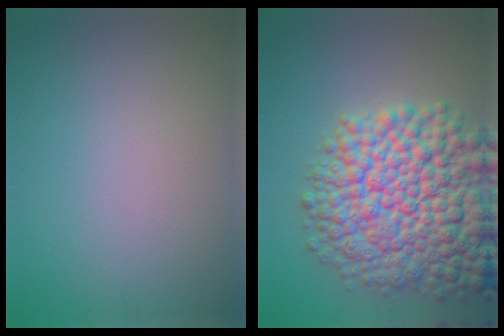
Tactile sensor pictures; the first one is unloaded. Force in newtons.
{"total": 13.7, "press": 13.7, "slide": 0.6}